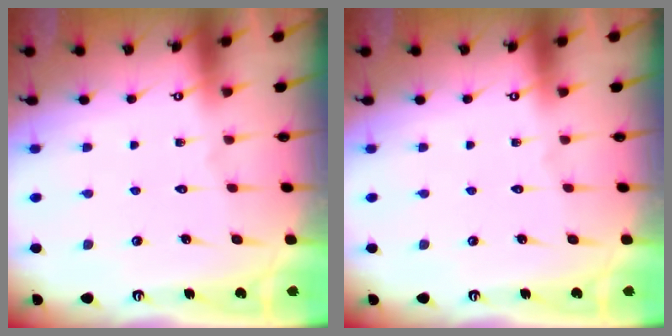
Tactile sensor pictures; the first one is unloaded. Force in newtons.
{"total": 0.0}